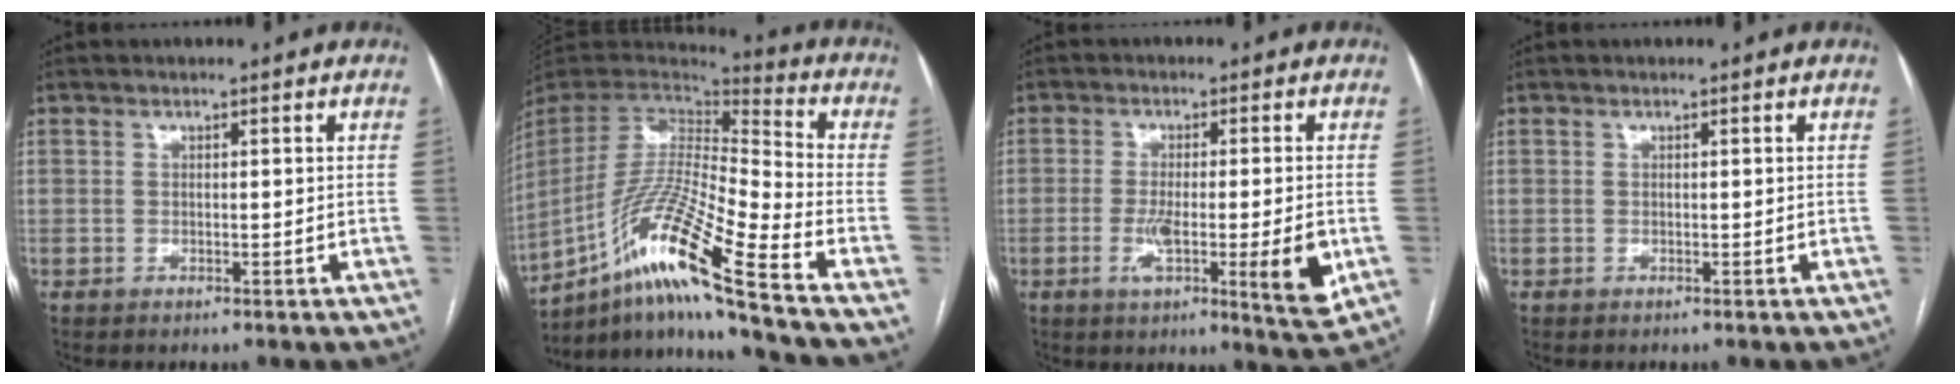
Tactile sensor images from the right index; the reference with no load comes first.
{"total": 20.0, "force": [-12.4, -1.0, 15.7], "torque": [-0.323, -0.022, -0.235]}
{"total": 10.3, "force": [-2.7, 1.1, 9.8], "torque": [-0.147, -0.018, -0.040]}
{"total": 0.0}